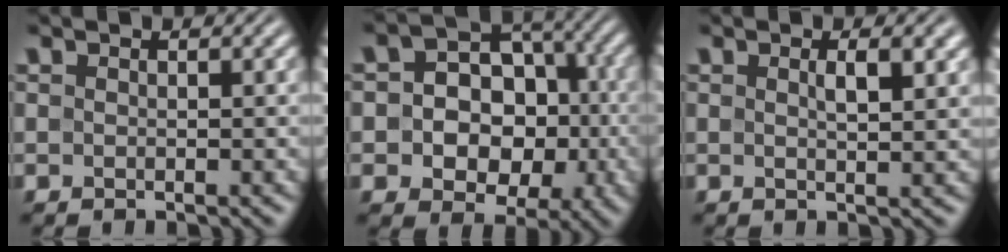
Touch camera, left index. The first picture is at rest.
{"total": 9.3, "force": [-1.6, 7.4, 5.4], "torque": [-0.052, -0.001, -0.042]}
{"total": 2.4, "force": [0.6, 0.6, 2.2], "torque": [-0.032, 0.002, 0.009]}